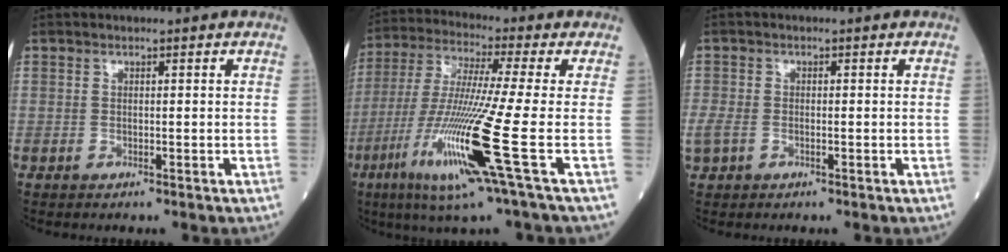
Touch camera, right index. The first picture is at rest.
{"total": 16.1, "force": [-5.7, -1.6, 15.0], "torque": [-0.318, -0.034, -0.114]}
{"total": 3.7, "force": [-1.3, 2.5, 2.4], "torque": [-0.073, 0.001, -0.021]}